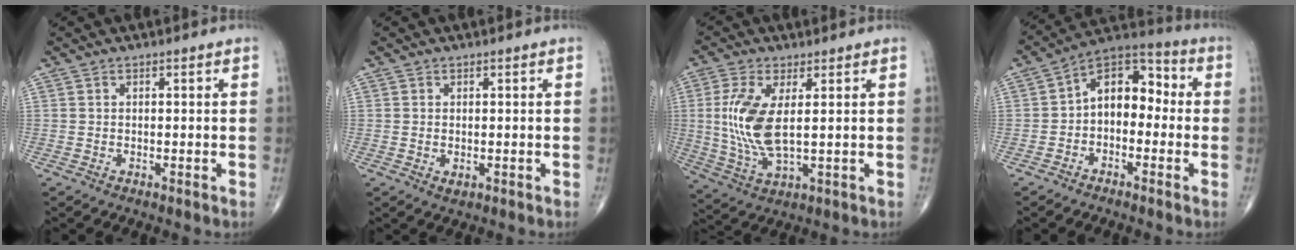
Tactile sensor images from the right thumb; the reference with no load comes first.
{"total": 1.3, "force": [-0.2, 0.8, 0.9], "torque": [-0.015, -0.004, 0.000]}
{"total": 11.2, "force": [1.4, 4.4, 10.2], "torque": [-0.234, -0.014, 0.035]}
{"total": 10.6, "force": [-0.8, 7.0, 7.9], "torque": [-0.090, 0.045, -0.035]}